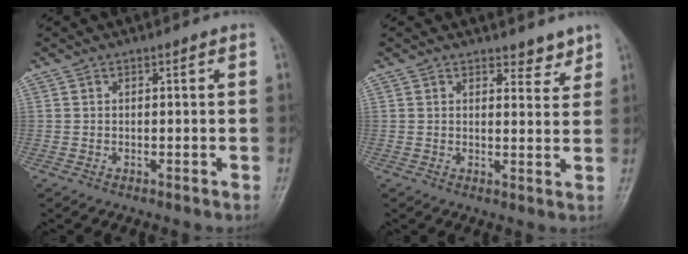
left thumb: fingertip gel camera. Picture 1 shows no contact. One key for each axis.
{"total": 3.3, "fx": 2.8, "fy": 1.5, "fz": 1.1, "tx": 0.007, "ty": -0.020, "tz": 0.038}